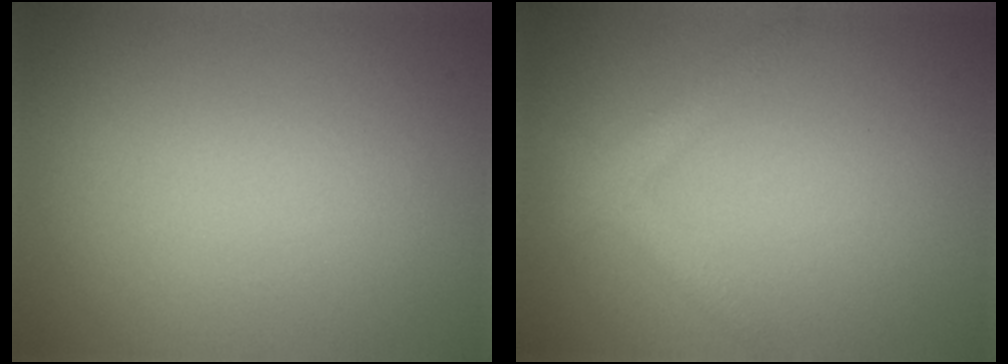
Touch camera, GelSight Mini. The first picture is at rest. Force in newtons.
{"total": 2.3, "press": 2.3, "slide": 0.1}